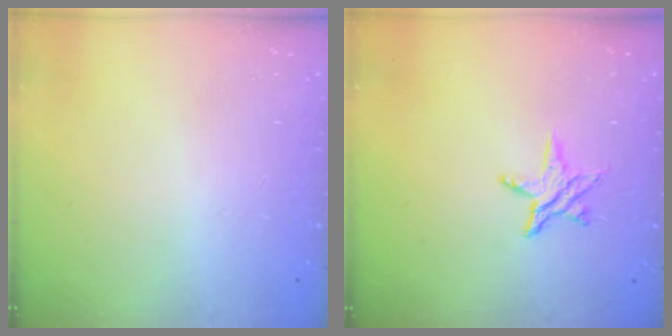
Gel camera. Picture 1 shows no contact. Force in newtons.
{"total": 5.4, "press": 5.3, "slide": 0.6}